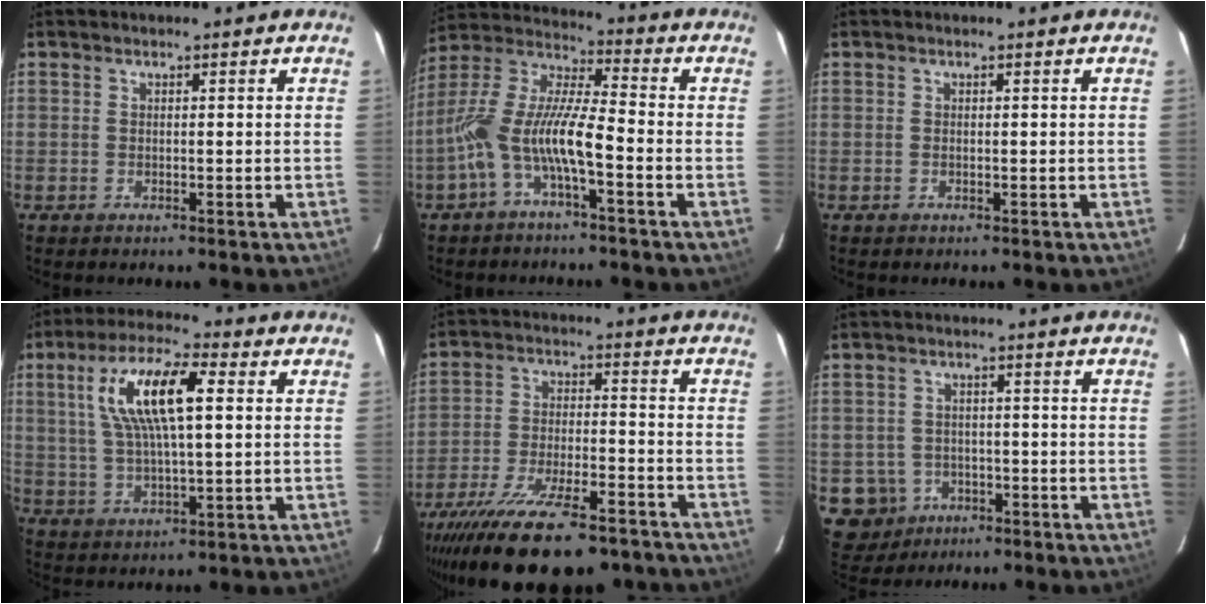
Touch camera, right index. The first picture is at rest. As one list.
[{"total": 11.4, "force": [-4.6, 2.0, 10.2], "torque": [-0.213, 0.007, -0.093]}, {"total": 0.0}, {"total": 13.6, "force": [3.5, 4.0, 12.5], "torque": [-0.240, 0.018, 0.067]}, {"total": 25.8, "force": [-20.2, 7.5, 14.0], "torque": [-0.270, -0.053, -0.306]}, {"total": 7.3, "force": [-2.9, 6.6, 1.1], "torque": [-0.046, 0.021, -0.036]}]